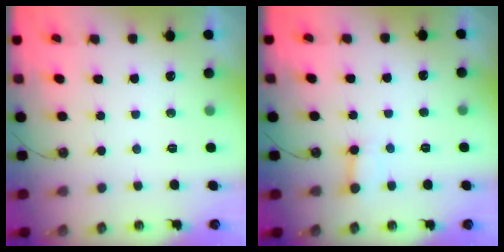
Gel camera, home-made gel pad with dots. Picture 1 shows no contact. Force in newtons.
{"total": 3.0, "press": 3.0, "slide": 0.4}